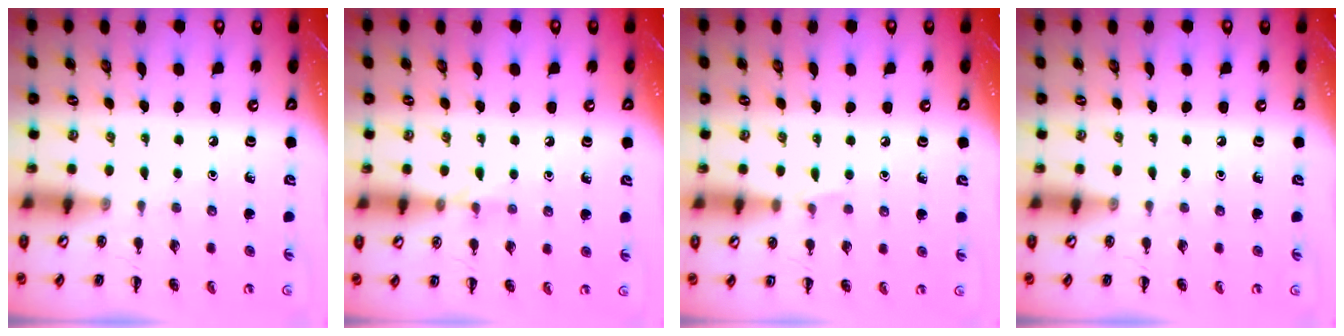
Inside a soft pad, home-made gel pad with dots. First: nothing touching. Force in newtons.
{"total": 5.1, "press": 4.9, "slide": 1.3}
{"total": 5.1, "press": 4.8, "slide": 1.7}
{"total": 0.0}